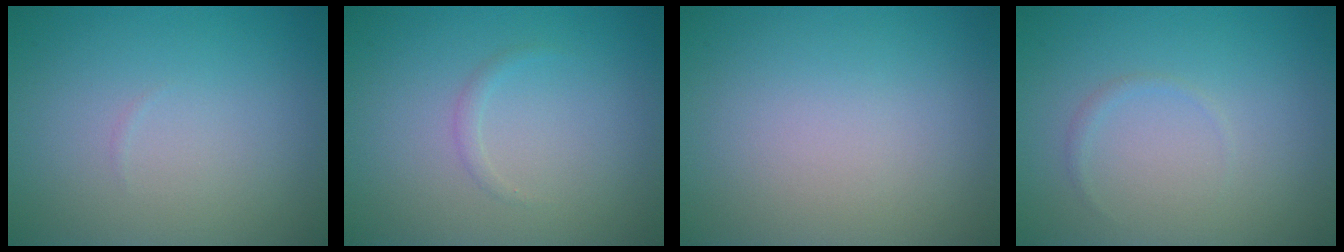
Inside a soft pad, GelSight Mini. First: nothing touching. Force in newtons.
{"total": 0.7, "press": 0.7, "slide": 0.0}
{"total": 0.0}
{"total": 0.6, "press": 0.6, "slide": 0.1}